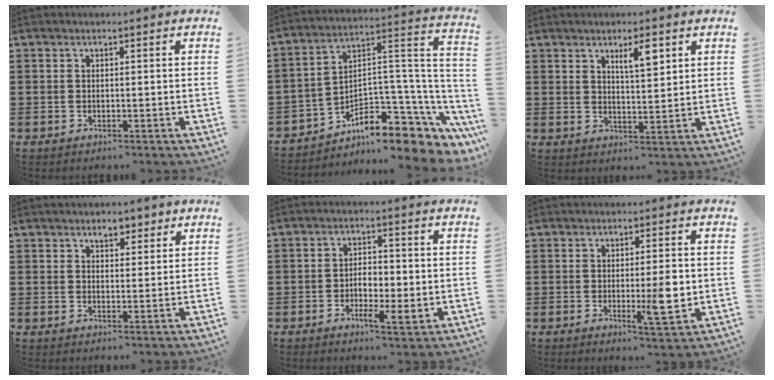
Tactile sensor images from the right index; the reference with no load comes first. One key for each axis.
{"total": 7.5, "fx": -4.8, "fy": 3.4, "fz": 4.6, "tx": -0.084, "ty": -0.023, "tz": -0.089}
{"total": 4.2, "fx": 2.4, "fy": 1.2, "fz": 3.2, "tx": -0.053, "ty": 0.001, "tz": 0.037}
{"total": 3.3, "fx": 2.6, "fy": 1.5, "fz": 1.4, "tx": -0.019, "ty": 0.003, "tz": 0.043}
{"total": 4.7, "fx": -1.3, "fy": 2.3, "fz": 3.9, "tx": -0.062, "ty": 0.004, "tz": -0.025}
{"total": 5.8, "fx": -0.6, "fy": 1.2, "fz": 5.7, "tx": -0.087, "ty": -0.006, "tz": -0.011}